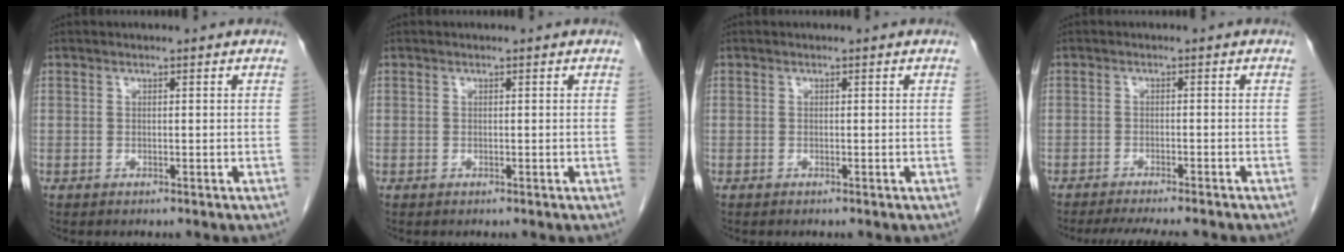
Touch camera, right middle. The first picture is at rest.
{"total": 0.0}
{"total": 0.0}
{"total": 9.6, "force": [-8.4, 1.3, 4.4], "torque": [-0.059, -0.014, -0.114]}